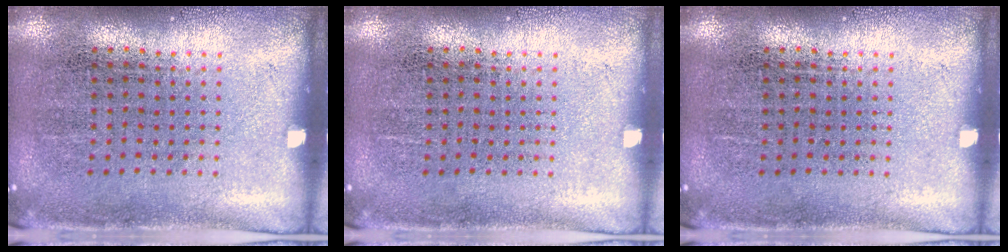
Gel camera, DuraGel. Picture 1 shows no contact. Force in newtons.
{"total": 0.0}
{"total": 0.0}